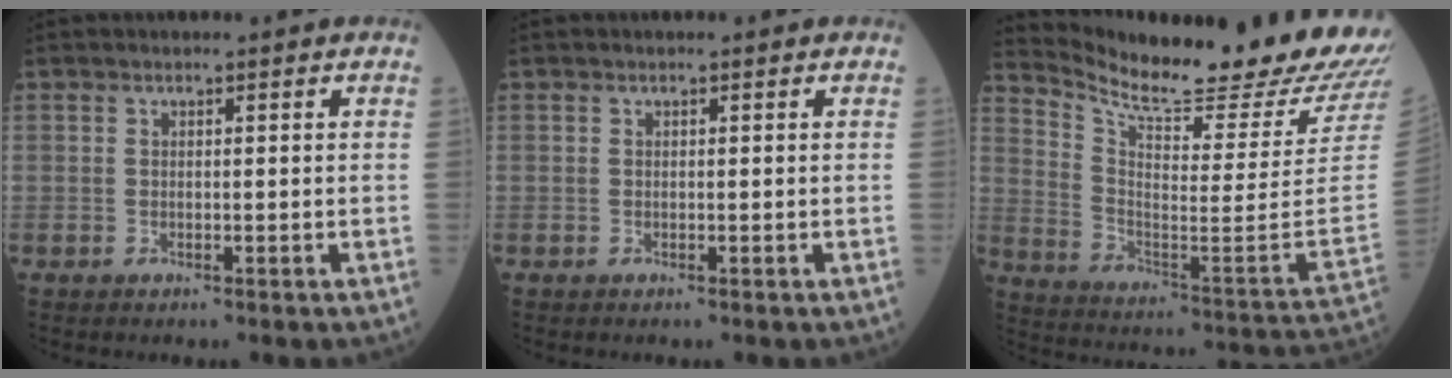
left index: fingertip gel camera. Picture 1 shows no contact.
{"total": 0.0}
{"total": 24.4, "force": [22.6, 1.0, 9.2], "torque": [-0.172, -0.115, 0.313]}